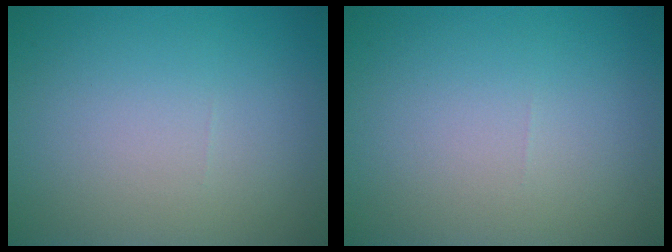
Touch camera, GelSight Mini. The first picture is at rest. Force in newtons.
{"total": 0.0}